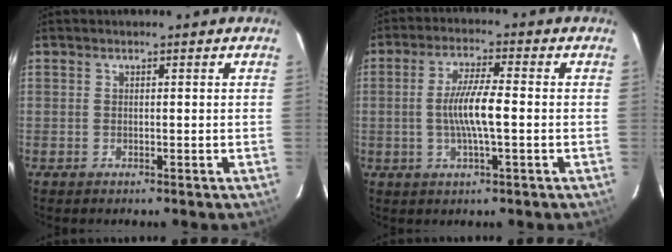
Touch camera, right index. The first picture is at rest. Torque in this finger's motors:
{"motor_torque": [1.44, -0.18, 0.76, 0.18]}